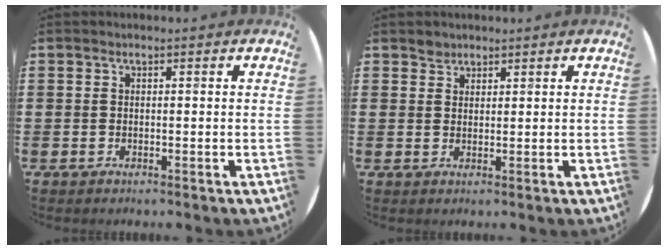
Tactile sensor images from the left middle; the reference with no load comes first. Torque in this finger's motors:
{"motor_torque": [0.08, -0.04, 0.00, 0.00]}